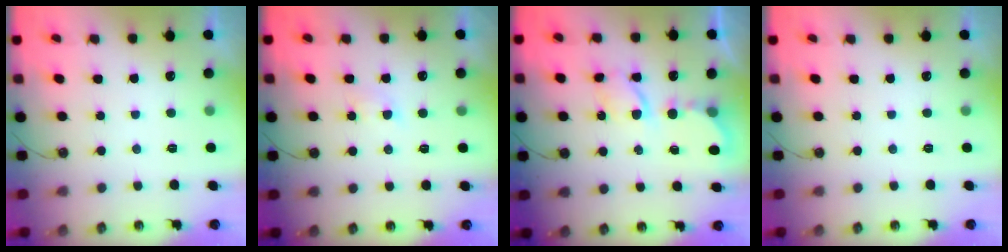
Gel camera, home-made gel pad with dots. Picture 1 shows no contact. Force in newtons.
{"total": 2.9, "press": 2.9, "slide": 0.5}
{"total": 6.2, "press": 6.2, "slide": 0.2}
{"total": 0.0}